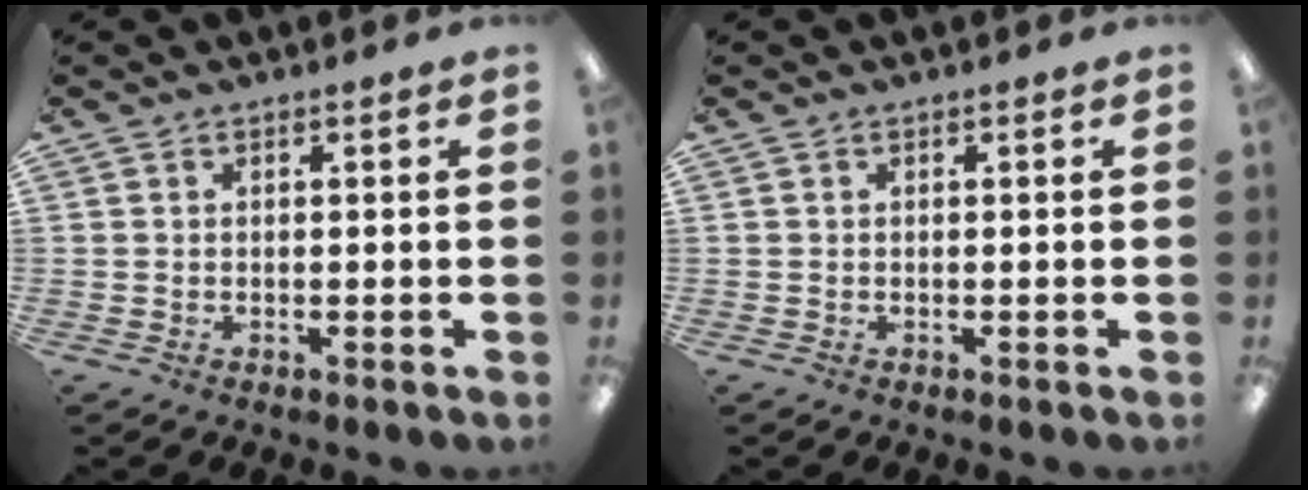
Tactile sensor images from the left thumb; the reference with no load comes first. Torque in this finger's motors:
{"motor_torque": [0.00, 0.00, -0.11, 0.05, 0.00]}